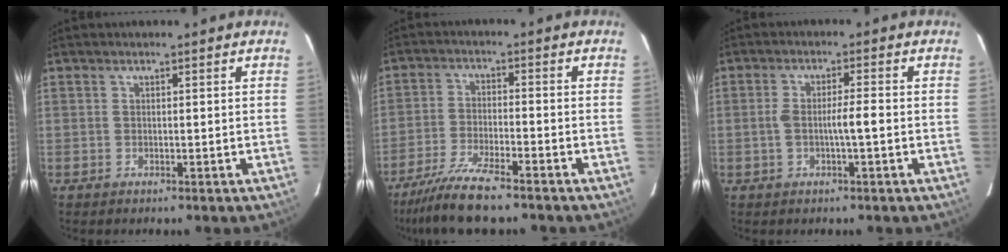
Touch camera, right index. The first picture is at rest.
{"total": 9.1, "force": [-7.4, 0.5, 5.2], "torque": [-0.094, -0.027, -0.129]}
{"total": 4.3, "force": [-0.8, 0.3, 4.2], "torque": [-0.080, 0.007, -0.011]}